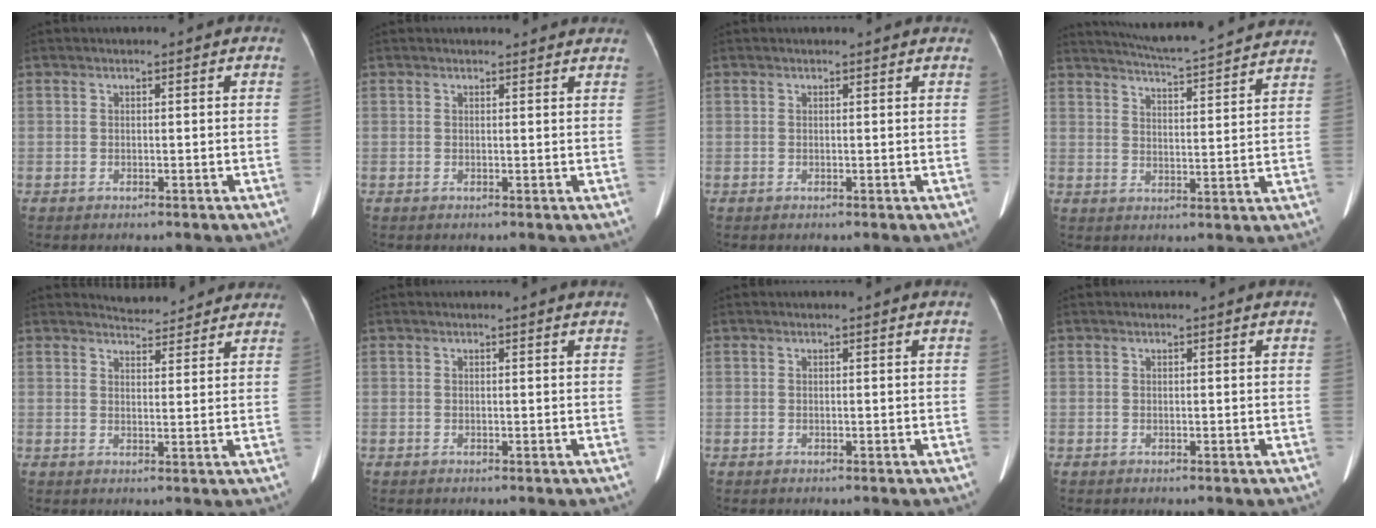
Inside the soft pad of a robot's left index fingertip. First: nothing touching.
{"total": 4.6, "force": [4.4, 0.8, 0.8], "torque": [-0.008, 0.005, 0.039]}
{"total": 1.9, "force": [1.9, 0.3, 0.3], "torque": [-0.014, 0.006, 0.013]}
{"total": 19.6, "force": [18.4, 0.6, 6.9], "torque": [-0.114, -0.011, 0.234]}
{"total": 7.5, "force": [7.3, 1.5, 0.7], "torque": [-0.002, 0.004, 0.077]}
{"total": 1.5, "force": [1.4, -0.4, 0.4], "torque": [-0.018, -0.007, 0.013]}
{"total": 0.6, "force": [0.5, -0.2, 0.2], "torque": [-0.012, -0.007, 0.010]}
{"total": 1.1, "force": [1.0, -0.3, 0.3], "torque": [-0.016, -0.005, 0.015]}